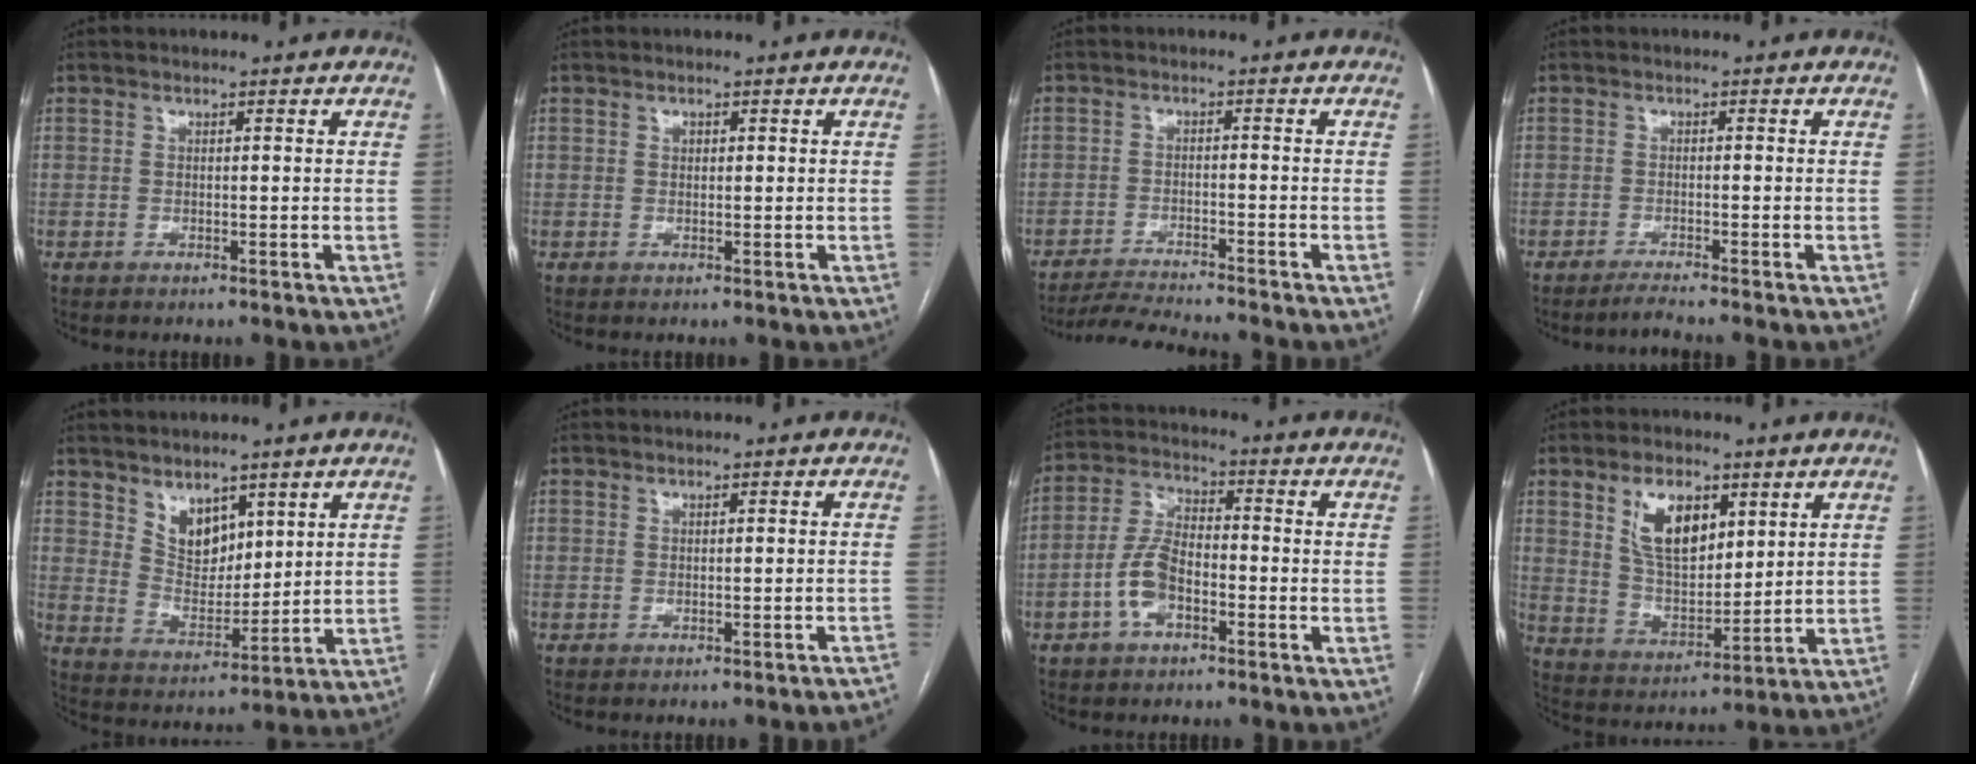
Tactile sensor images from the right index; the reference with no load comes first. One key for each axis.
{"total": 0.7, "fx": 0.3, "fy": 0.5, "fz": 0.4, "tx": -0.006, "ty": 0.000, "tz": 0.005}
{"total": 6.5, "fx": -6.2, "fy": -1.1, "fz": 1.6, "tx": -0.024, "ty": -0.017, "tz": -0.108}
{"total": 2.3, "fx": -2.0, "fy": -0.9, "fz": 0.7, "tx": -0.015, "ty": -0.005, "tz": -0.039}
{"total": 6.9, "fx": 4.3, "fy": 4.1, "fz": 3.5, "tx": -0.065, "ty": -0.003, "tz": 0.091}
{"total": 3.9, "fx": -3.8, "fy": -0.5, "fz": 0.7, "tx": 0.001, "ty": -0.006, "tz": -0.038}
{"total": 7.7, "fx": -2.9, "fy": 3.8, "fz": 6.0, "tx": -0.138, "ty": 0.014, "tz": -0.058}
{"total": 10.2, "fx": 4.7, "fy": 5.1, "fz": 7.4, "tx": -0.141, "ty": 0.009, "tz": 0.096}